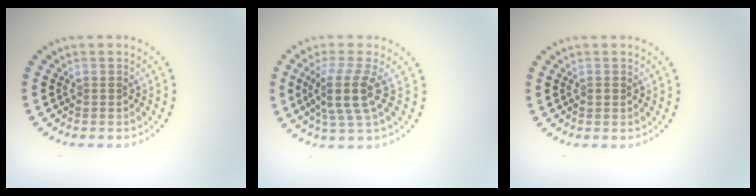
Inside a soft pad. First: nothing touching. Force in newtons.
{"total": 3.8, "press": 2.9, "slide": 2.4}
{"total": 0.7, "press": 0.7, "slide": 0.1}